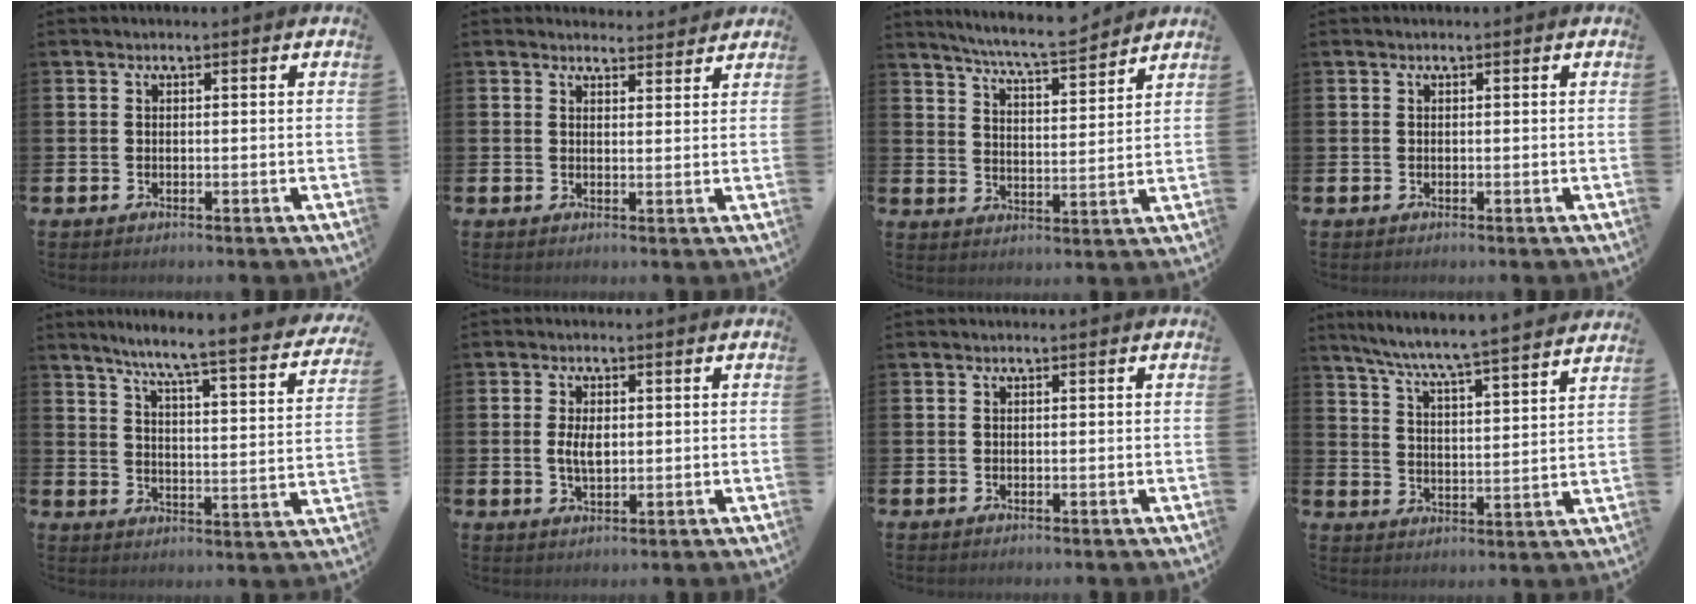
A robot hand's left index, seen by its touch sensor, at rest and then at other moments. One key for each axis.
{"total": 2.7, "fx": 2.6, "fy": 0.5, "fz": -0.1, "tx": 0.004, "ty": -0.017, "tz": 0.045}
{"total": 7.0, "fx": 6.7, "fy": -0.2, "fz": 1.9, "tx": -0.056, "ty": -0.041, "tz": 0.118}
{"total": 0.0}
{"total": 6.7, "fx": 5.8, "fy": -0.1, "fz": 3.3, "tx": -0.075, "ty": -0.056, "tz": 0.088}
{"total": 3.5, "fx": 0.3, "fy": 2.0, "fz": 2.9, "tx": -0.043, "ty": 0.001, "tz": 0.000}
{"total": 0.0}
{"total": 7.1, "fx": 6.8, "fy": -0.3, "fz": 2.2, "tx": -0.073, "ty": -0.055, "tz": 0.115}